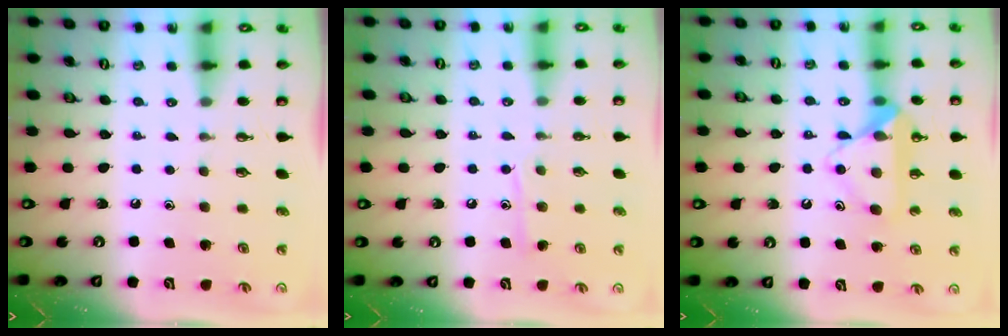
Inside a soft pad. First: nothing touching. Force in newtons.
{"total": 7.4, "press": 7.4, "slide": 0.8}
{"total": 13.3, "press": 13.3, "slide": 0.9}